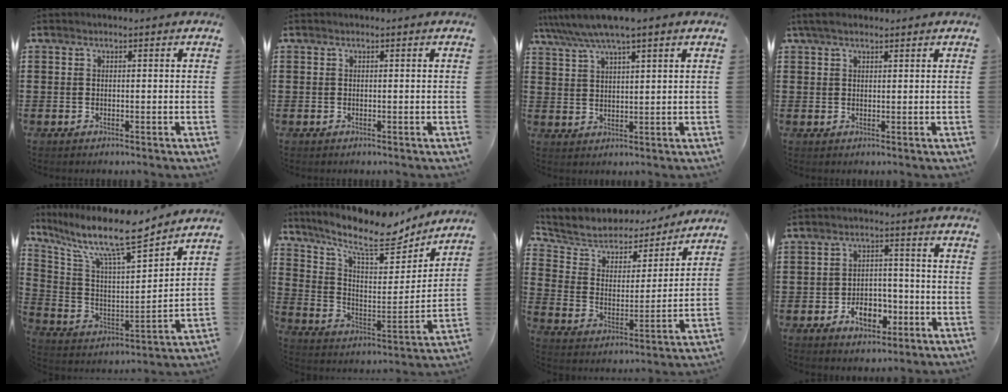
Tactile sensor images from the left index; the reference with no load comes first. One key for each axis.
{"total": 0.0}
{"total": 5.7, "fx": 4.5, "fy": 0.1, "fz": 3.5, "tx": -0.079, "ty": -0.012, "tz": 0.078}
{"total": 2.4, "fx": 1.6, "fy": 0.9, "fz": 1.5, "tx": -0.033, "ty": 0.006, "tz": 0.030}
{"total": 12.3, "fx": 10.0, "fy": 1.8, "fz": 6.9, "tx": -0.163, "ty": -0.063, "tz": 0.166}
{"total": 11.4, "fx": 9.0, "fy": 3.1, "fz": 6.2, "tx": -0.144, "ty": -0.049, "tz": 0.151}
{"total": 5.6, "fx": 4.9, "fy": 2.5, "fz": 1.1, "tx": -0.058, "ty": -0.034, "tz": 0.079}
{"total": 6.2, "fx": -3.1, "fy": 3.6, "fz": 4.0, "tx": -0.049, "ty": 0.008, "tz": -0.057}